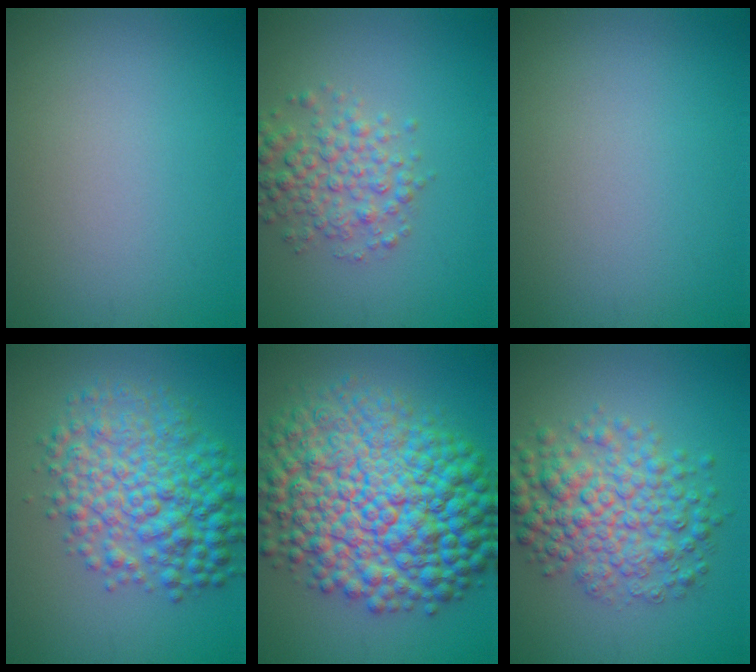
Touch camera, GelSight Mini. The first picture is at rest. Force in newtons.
{"total": 4.0, "press": 4.0, "slide": 0.1}
{"total": 0.0}
{"total": 7.5, "press": 7.5, "slide": 0.1}
{"total": 14.6, "press": 14.6, "slide": 0.0}
{"total": 6.7, "press": 6.7, "slide": 0.1}